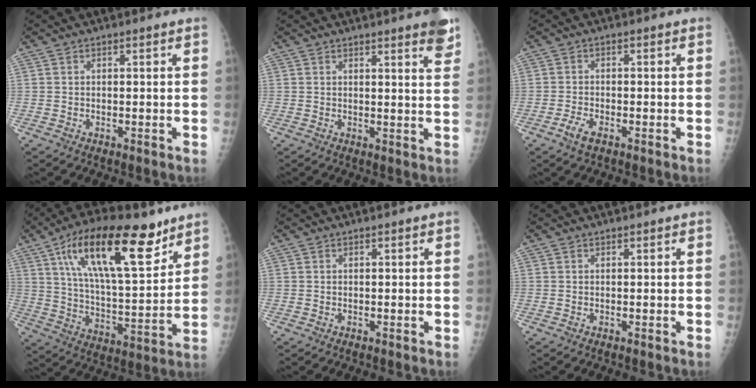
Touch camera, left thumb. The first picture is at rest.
{"total": 5.4, "force": [3.7, 0.6, 3.9], "torque": [-0.037, -0.017, 0.037]}
{"total": 3.0, "force": [-1.8, 1.2, 2.1], "torque": [-0.047, 0.008, -0.034]}
{"total": 23.6, "force": [12.7, 8.7, 17.8], "torque": [-0.273, -0.039, 0.218]}
{"total": 0.0}
{"total": 0.0}